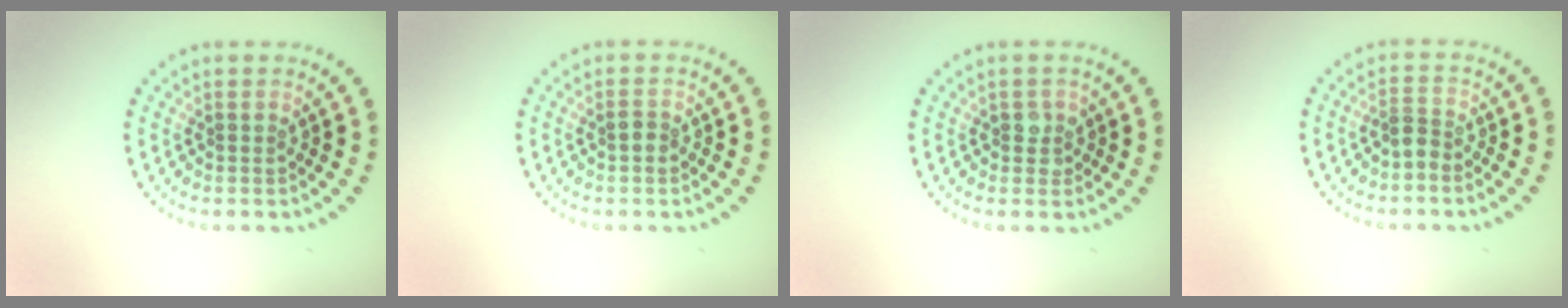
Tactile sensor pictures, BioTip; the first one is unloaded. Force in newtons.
{"total": 1.1, "press": 1.1, "slide": 0.1}
{"total": 1.5, "press": 1.4, "slide": 0.7}
{"total": 1.8, "press": 1.3, "slide": 1.3}